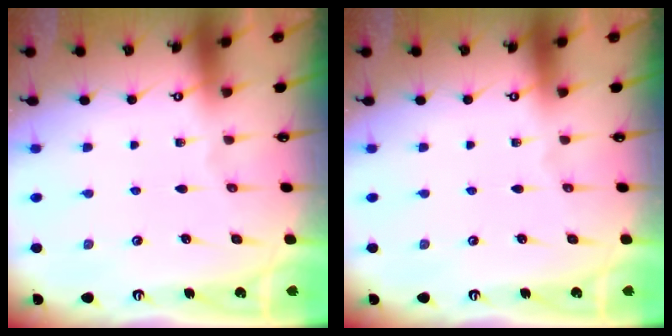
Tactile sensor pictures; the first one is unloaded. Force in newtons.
{"total": 0.0}